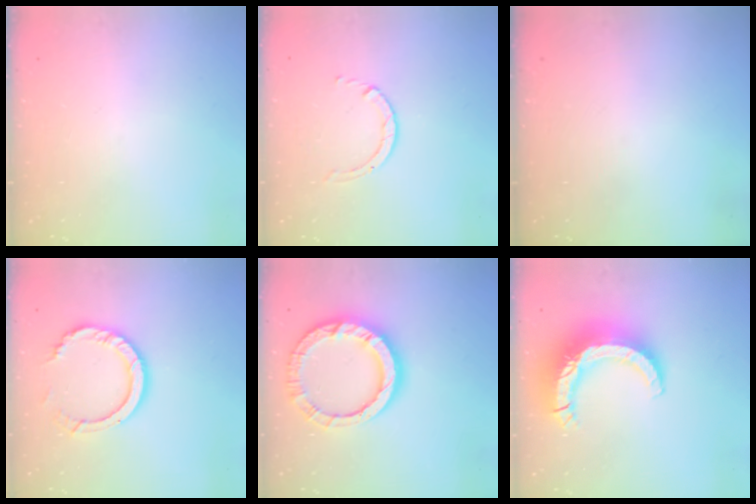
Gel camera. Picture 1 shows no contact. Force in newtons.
{"total": 1.4, "press": 1.4, "slide": 0.1}
{"total": 0.0}
{"total": 10.1, "press": 10.1, "slide": 0.9}
{"total": 14.0, "press": 13.9, "slide": 1.4}
{"total": 14.0, "press": 13.9, "slide": 1.3}